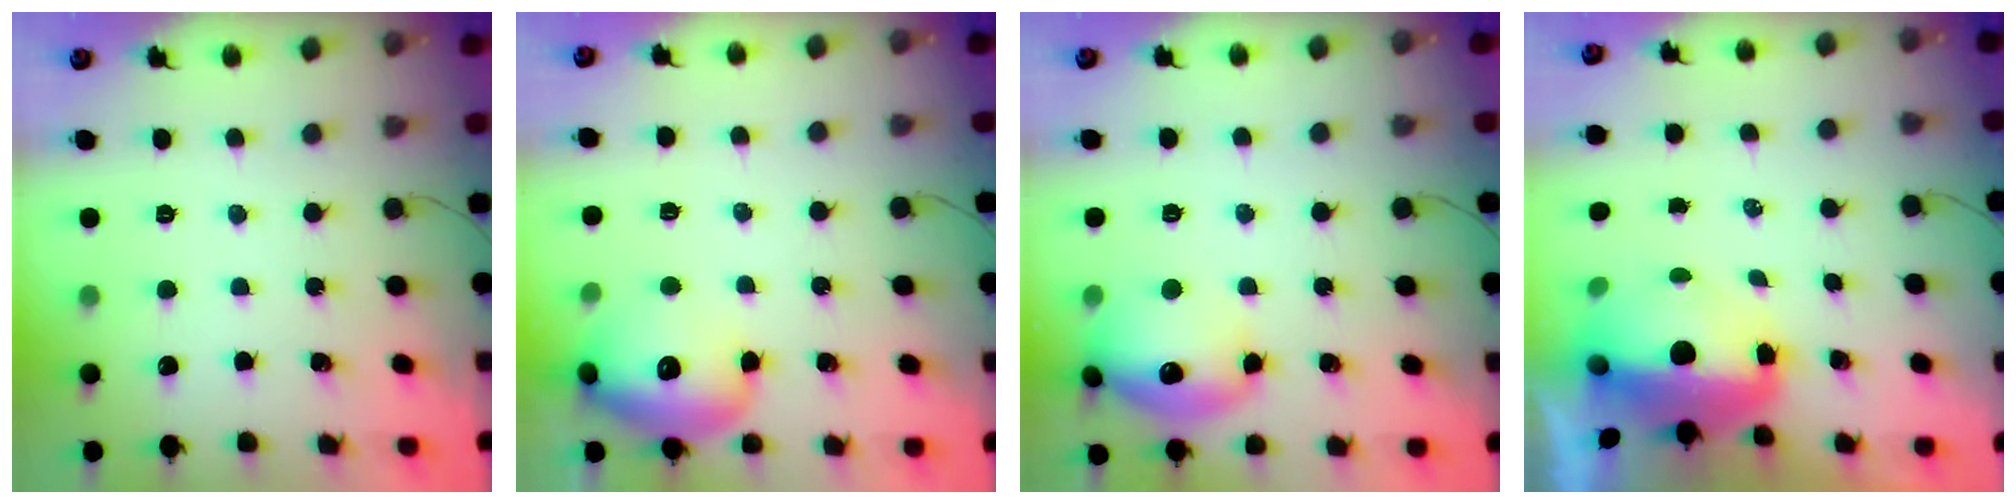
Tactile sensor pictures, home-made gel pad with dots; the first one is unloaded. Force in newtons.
{"total": 14.8, "press": 14.6, "slide": 2.1}
{"total": 16.2, "press": 16.2, "slide": 1.5}
{"total": 13.3, "press": 9.2, "slide": 9.6}